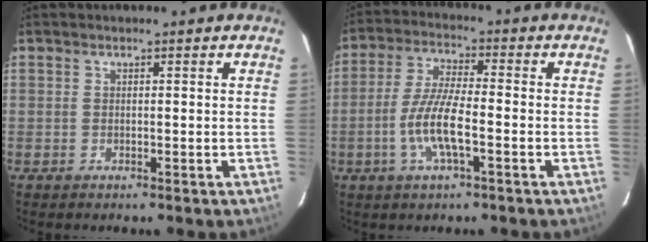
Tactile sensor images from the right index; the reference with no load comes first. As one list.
[{"total": 9.1, "force": [-3.0, 1.8, 8.4], "torque": [-0.174, -0.002, -0.060]}]